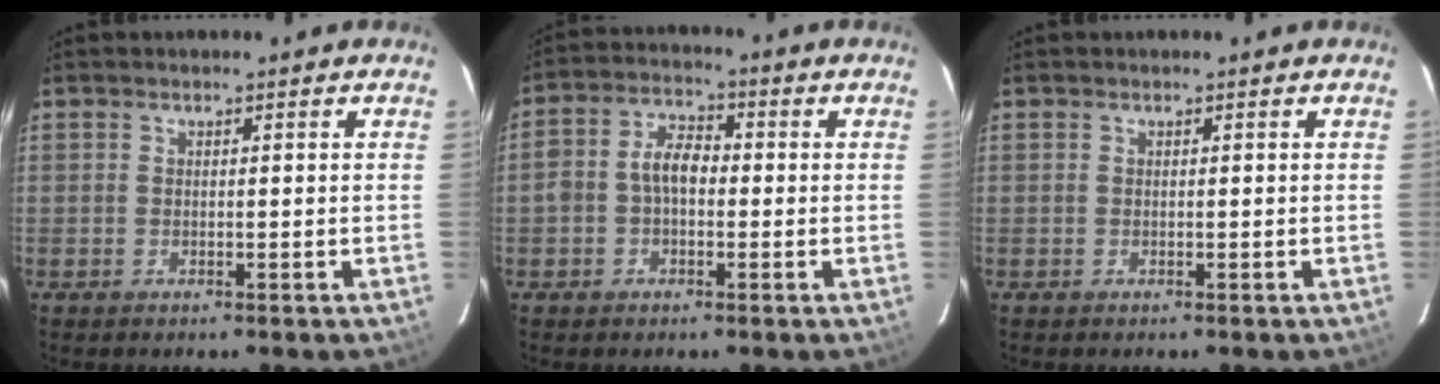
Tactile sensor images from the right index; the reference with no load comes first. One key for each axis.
{"total": 5.9, "fx": -0.8, "fy": 4.0, "fz": 4.4, "tx": -0.085, "ty": 0.021, "tz": -0.014}
{"total": 0.0}